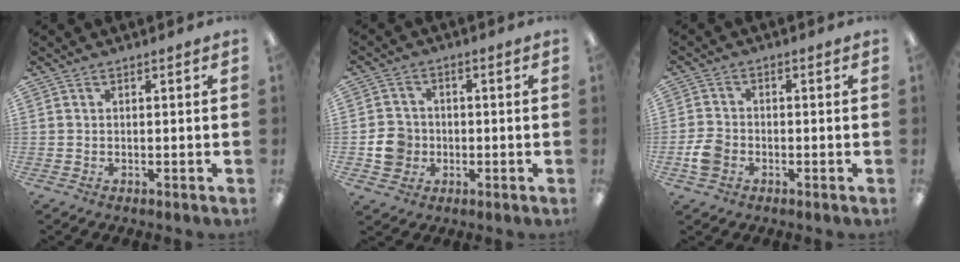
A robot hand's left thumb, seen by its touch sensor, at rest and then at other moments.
{"total": 6.9, "force": [-1.3, 6.3, 2.4], "torque": [-0.050, 0.016, -0.022]}
{"total": 5.2, "force": [-1.9, 4.0, 2.8], "torque": [-0.063, 0.007, -0.036]}